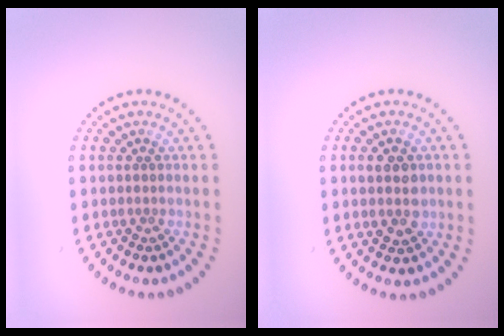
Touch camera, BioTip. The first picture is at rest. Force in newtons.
{"total": 2.6, "press": 2.6, "slide": 0.2}